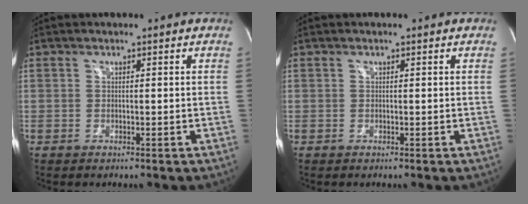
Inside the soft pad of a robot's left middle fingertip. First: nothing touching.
{"total": 0.0}